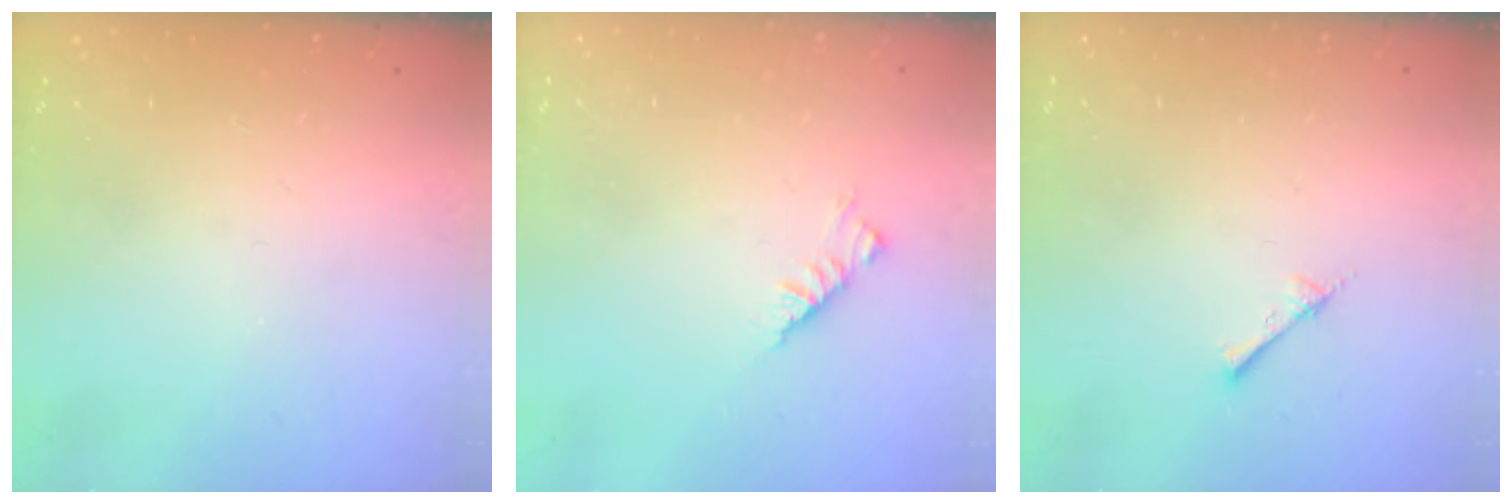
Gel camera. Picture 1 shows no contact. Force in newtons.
{"total": 3.0, "press": 2.9, "slide": 0.8}
{"total": 2.8, "press": 2.8, "slide": 0.3}